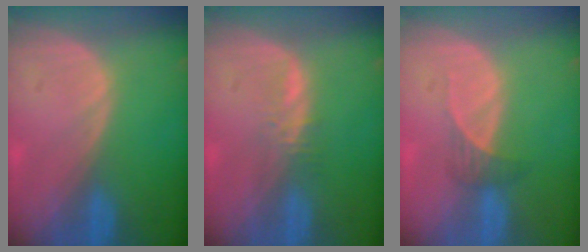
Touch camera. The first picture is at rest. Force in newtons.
{"total": 2.2, "press": 2.1, "slide": 0.2}
{"total": 2.1, "press": 1.9, "slide": 0.9}